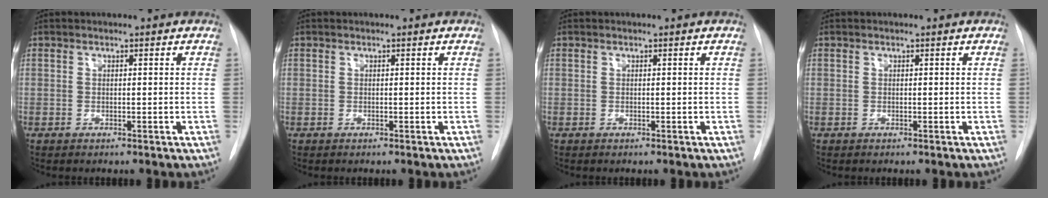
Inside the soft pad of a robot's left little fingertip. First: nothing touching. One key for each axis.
{"total": 0.0}
{"total": 0.0}
{"total": 0.0}